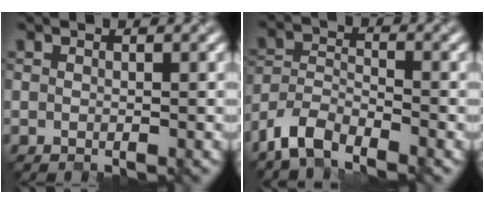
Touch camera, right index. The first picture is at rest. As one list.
[{"total": 4.6, "force": [-3.8, 1.5, 2.1], "torque": [-0.037, -0.004, -0.083]}]